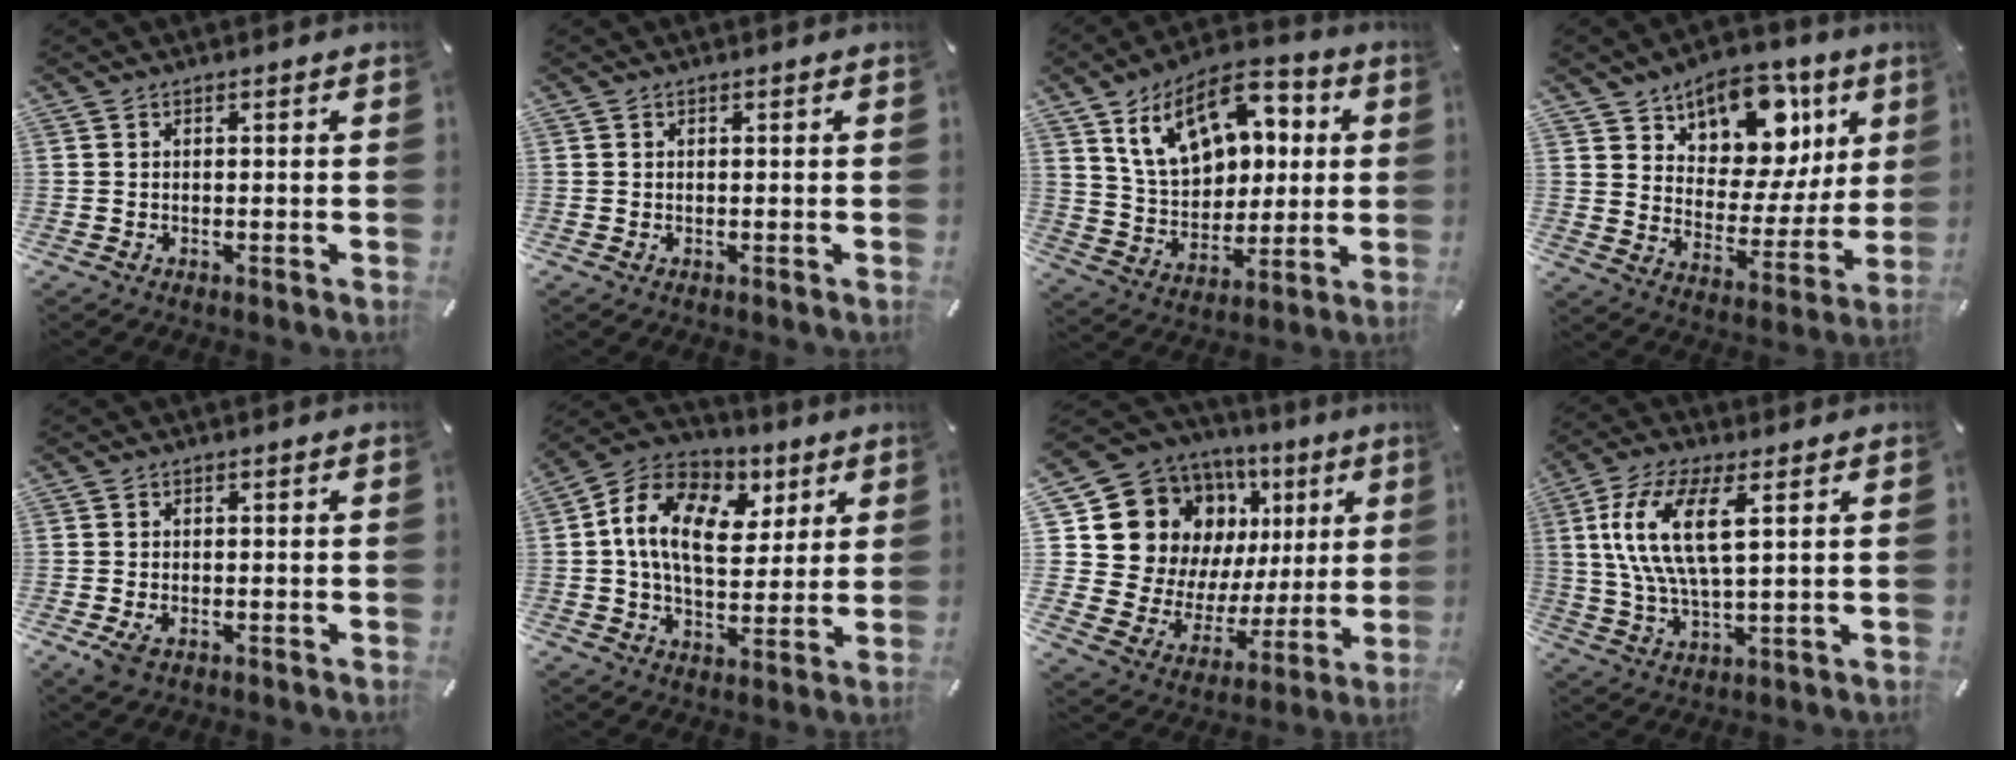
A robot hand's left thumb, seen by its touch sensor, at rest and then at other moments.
{"total": 0.0}
{"total": 17.8, "force": [8.0, 12.1, 10.4], "torque": [-0.188, -0.021, 0.148]}
{"total": 15.0, "force": [9.4, 9.6, 6.7], "torque": [-0.083, -0.076, 0.160]}
{"total": 2.4, "force": [-0.9, 1.6, 1.6], "torque": [-0.034, 0.001, -0.016]}
{"total": 16.0, "force": [4.5, 11.2, 10.4], "torque": [-0.201, -0.009, 0.081]}
{"total": 17.3, "force": [8.1, 13.4, 7.3], "torque": [-0.135, -0.065, 0.166]}
{"total": 13.7, "force": [4.5, 5.3, 11.8], "torque": [-0.264, -0.003, 0.076]}